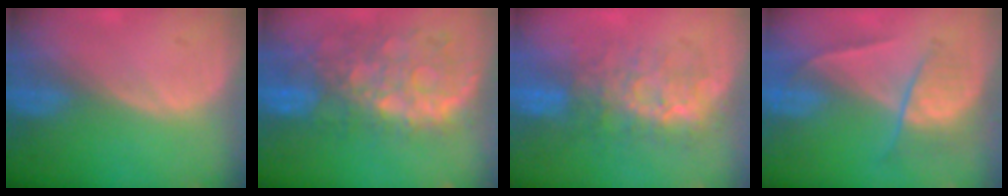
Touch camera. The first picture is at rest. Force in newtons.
{"total": 11.4, "press": 9.9, "slide": 5.7}
{"total": 8.0, "press": 7.8, "slide": 1.8}
{"total": 6.7, "press": 5.8, "slide": 3.3}